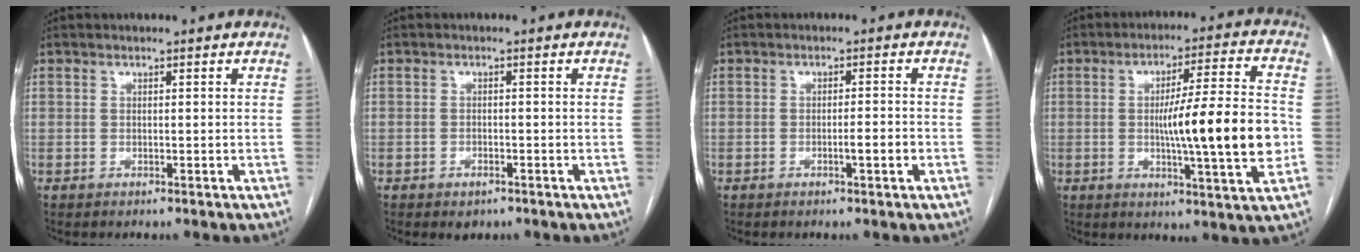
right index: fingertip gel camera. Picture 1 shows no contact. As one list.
[{"total": 1.9, "force": [-1.2, 1.1, 1.0], "torque": [-0.014, 0.001, -0.011]}, {"total": 2.4, "force": [-1.0, 0.1, 2.2], "torque": [-0.035, 0.000, -0.017]}, {"total": 15.2, "force": [-1.6, 0.4, 15.1], "torque": [-0.234, -0.001, -0.027]}]